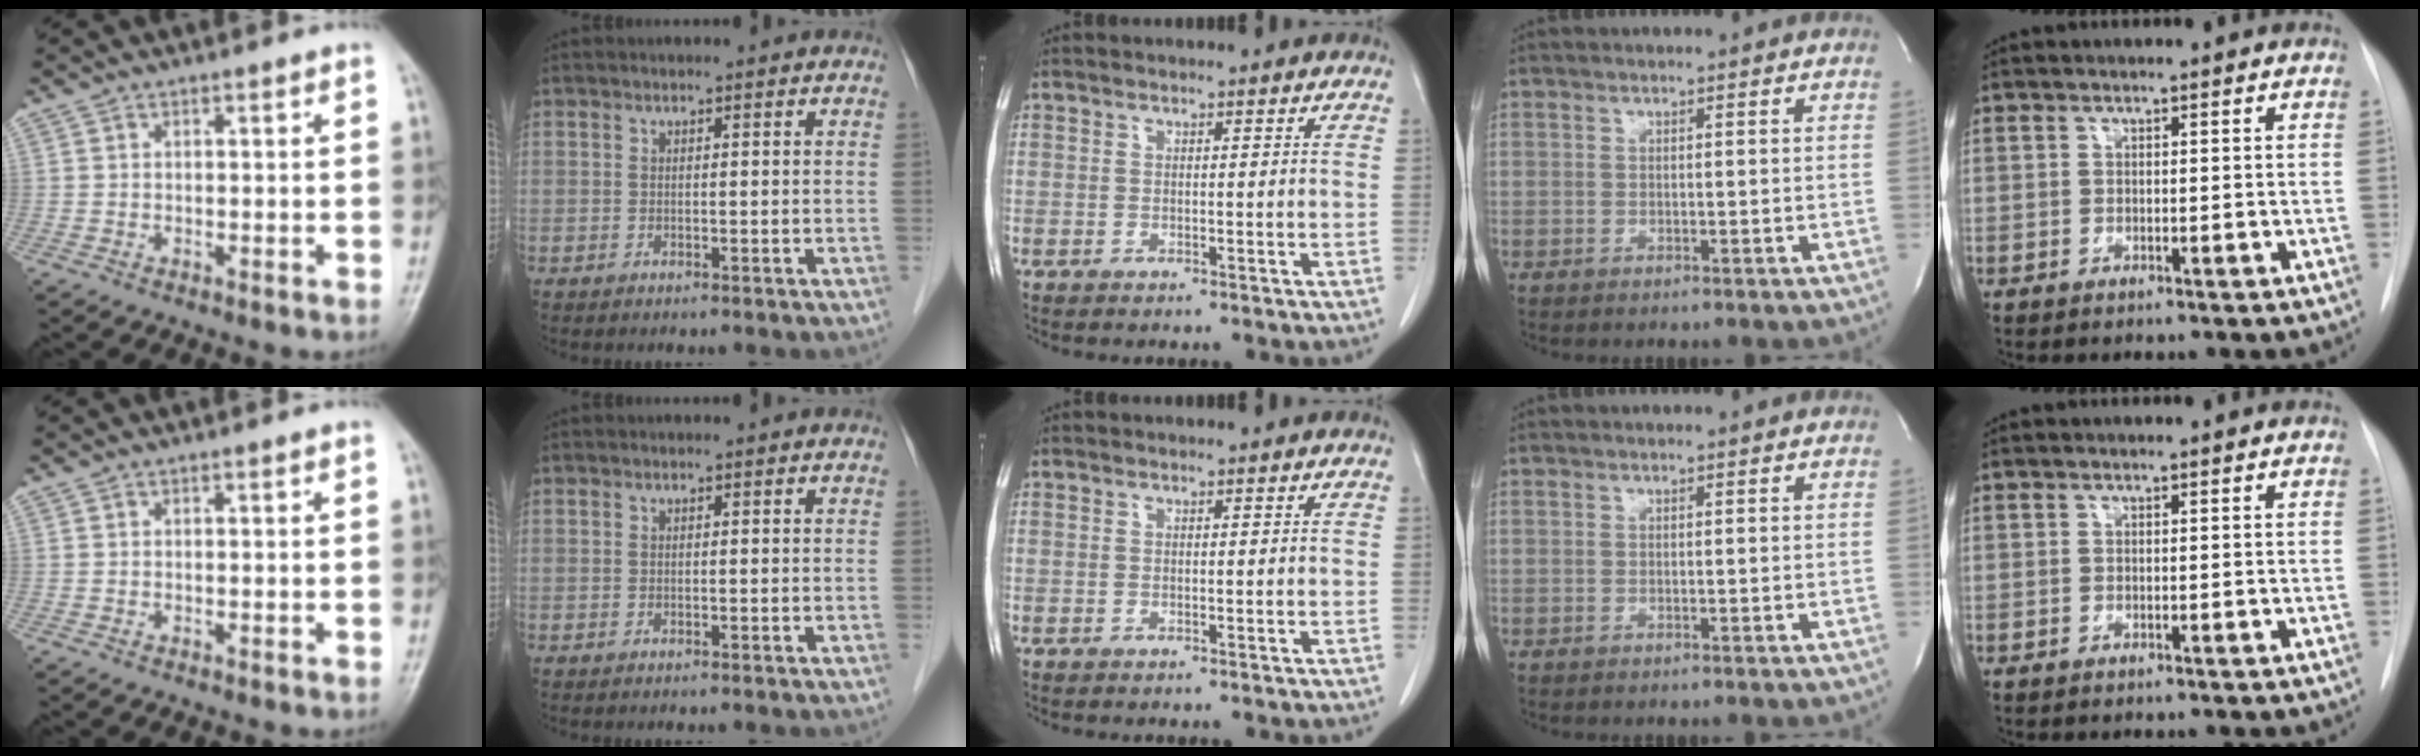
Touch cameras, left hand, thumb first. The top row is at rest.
{}